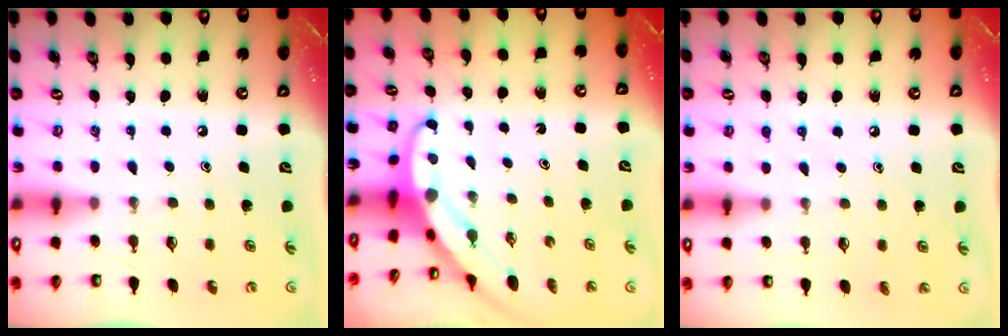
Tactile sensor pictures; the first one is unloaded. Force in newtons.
{"total": 5.4, "press": 5.4, "slide": 0.3}
{"total": 4.2, "press": 4.2, "slide": 0.5}